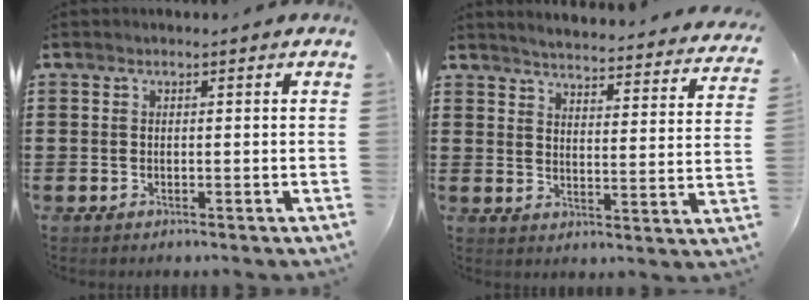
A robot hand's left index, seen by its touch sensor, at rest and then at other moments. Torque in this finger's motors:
{"motor_torque": [1.03, -1.11, 0.35, 0.06]}